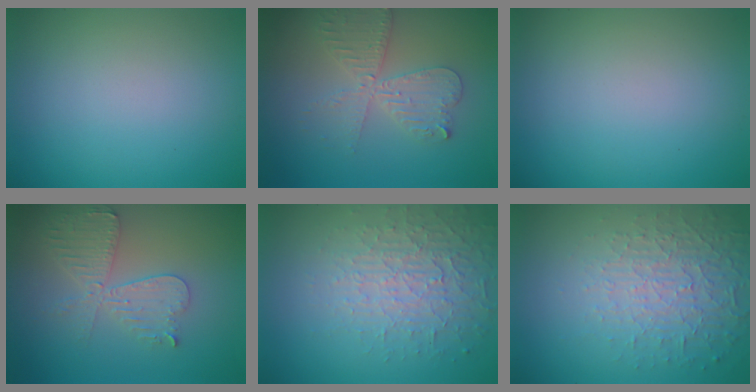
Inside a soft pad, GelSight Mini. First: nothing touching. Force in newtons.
{"total": 4.0, "press": 3.4, "slide": 2.1}
{"total": 0.0}
{"total": 4.4, "press": 3.8, "slide": 2.1}
{"total": 3.7, "press": 3.4, "slide": 1.5}
{"total": 5.0, "press": 3.2, "slide": 3.8}